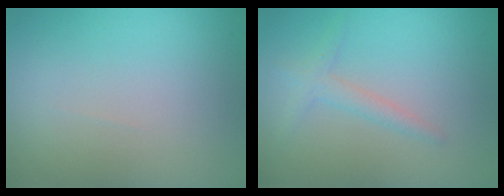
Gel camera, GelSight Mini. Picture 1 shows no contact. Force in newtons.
{"total": 1.7, "press": 1.7, "slide": 0.1}